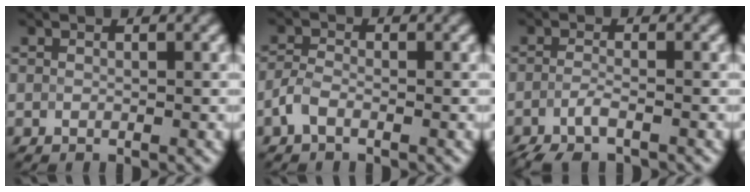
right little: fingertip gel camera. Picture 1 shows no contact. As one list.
[{"total": 1.7, "force": [-1.1, 0.8, 1.1], "torque": [-0.024, 0.003, -0.028]}, {"total": 3.0, "force": [-2.2, 0.7, 2.0], "torque": [-0.043, -0.008, -0.051]}]